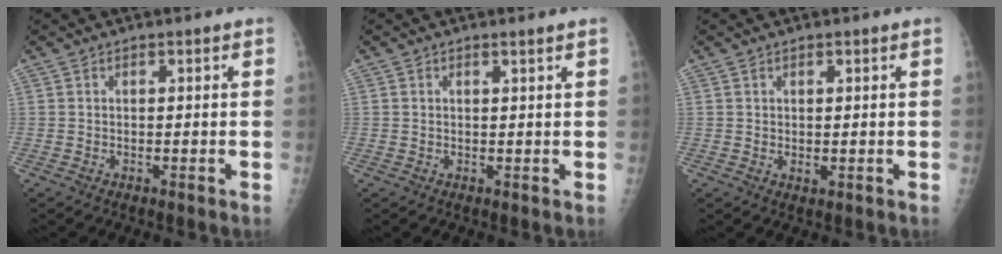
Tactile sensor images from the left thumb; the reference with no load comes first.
{"total": 0.8, "force": [0.5, -0.1, 0.6], "torque": [-0.014, -0.005, 0.010]}
{"total": 1.4, "force": [0.3, 0.7, 1.2], "torque": [-0.013, -0.009, 0.007]}